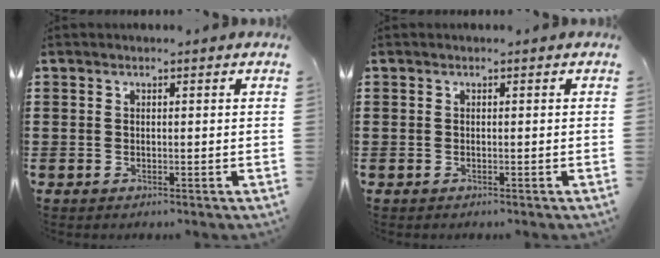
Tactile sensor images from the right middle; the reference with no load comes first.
{"total": 0.0}